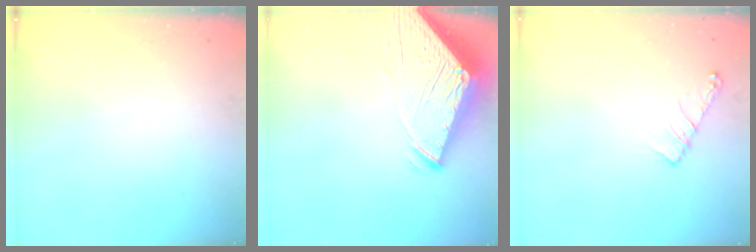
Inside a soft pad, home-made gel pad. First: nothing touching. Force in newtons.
{"total": 11.3, "press": 11.3, "slide": 1.1}
{"total": 5.9, "press": 5.8, "slide": 1.0}